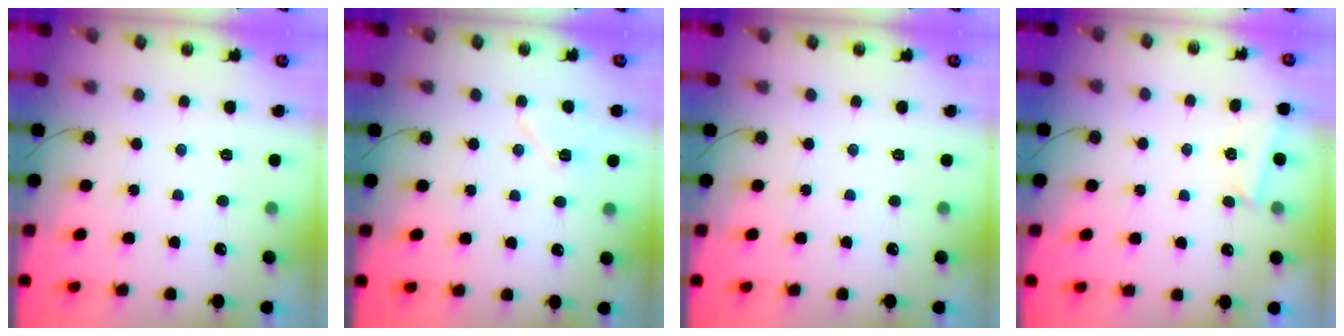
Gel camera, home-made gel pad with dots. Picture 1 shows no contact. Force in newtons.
{"total": 7.2, "press": 7.2, "slide": 0.8}
{"total": 0.0}
{"total": 2.3, "press": 2.2, "slide": 0.9}